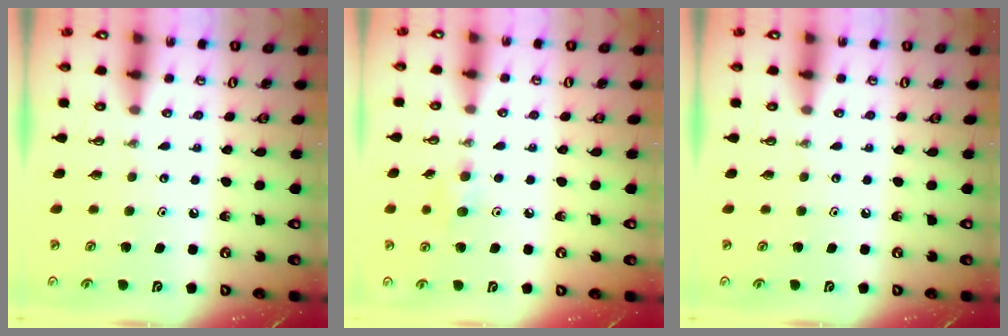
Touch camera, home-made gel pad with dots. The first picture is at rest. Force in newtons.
{"total": 7.2, "press": 7.1, "slide": 1.0}
{"total": 0.0}